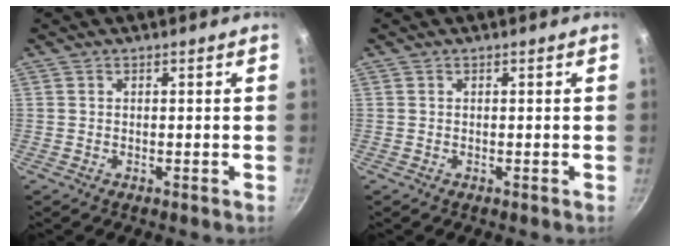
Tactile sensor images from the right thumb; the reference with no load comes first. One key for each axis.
{"total": 0.0}